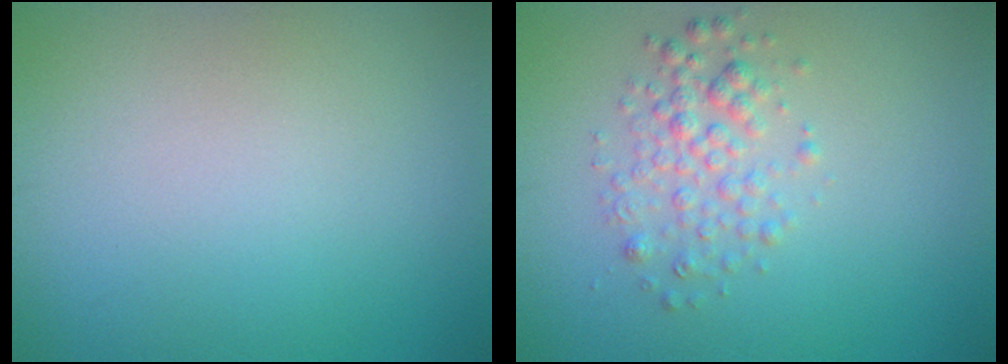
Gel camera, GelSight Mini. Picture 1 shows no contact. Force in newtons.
{"total": 2.5, "press": 2.5, "slide": 0.1}